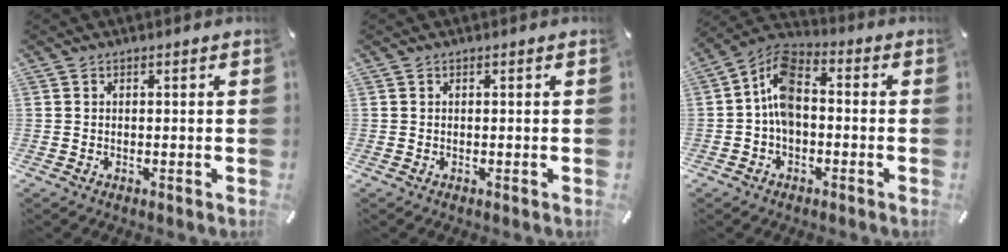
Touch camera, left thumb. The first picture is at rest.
{"total": 0.0}
{"total": 8.8, "force": [-1.0, 5.8, 6.6], "torque": [-0.143, 0.011, -0.021]}